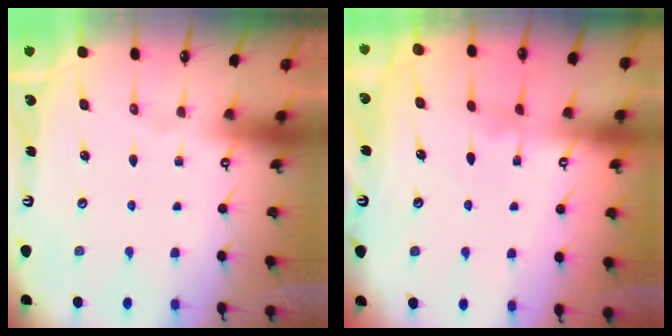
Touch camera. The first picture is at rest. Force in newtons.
{"total": 3.7, "press": 3.7, "slide": 0.2}